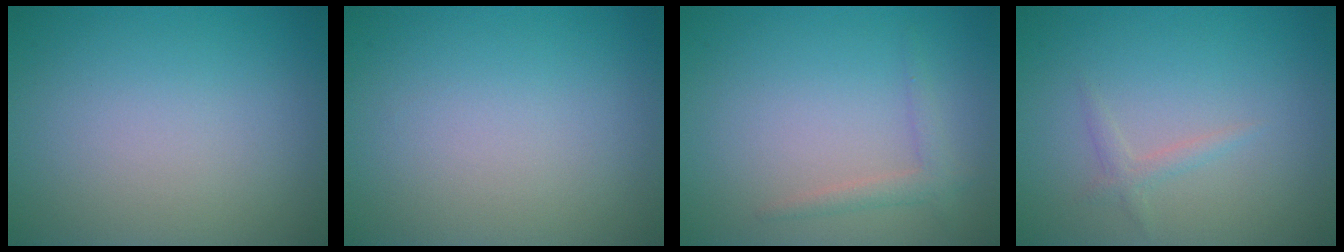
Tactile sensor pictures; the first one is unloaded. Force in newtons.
{"total": 0.0}
{"total": 1.5, "press": 1.4, "slide": 0.1}
{"total": 1.1, "press": 1.1, "slide": 0.0}